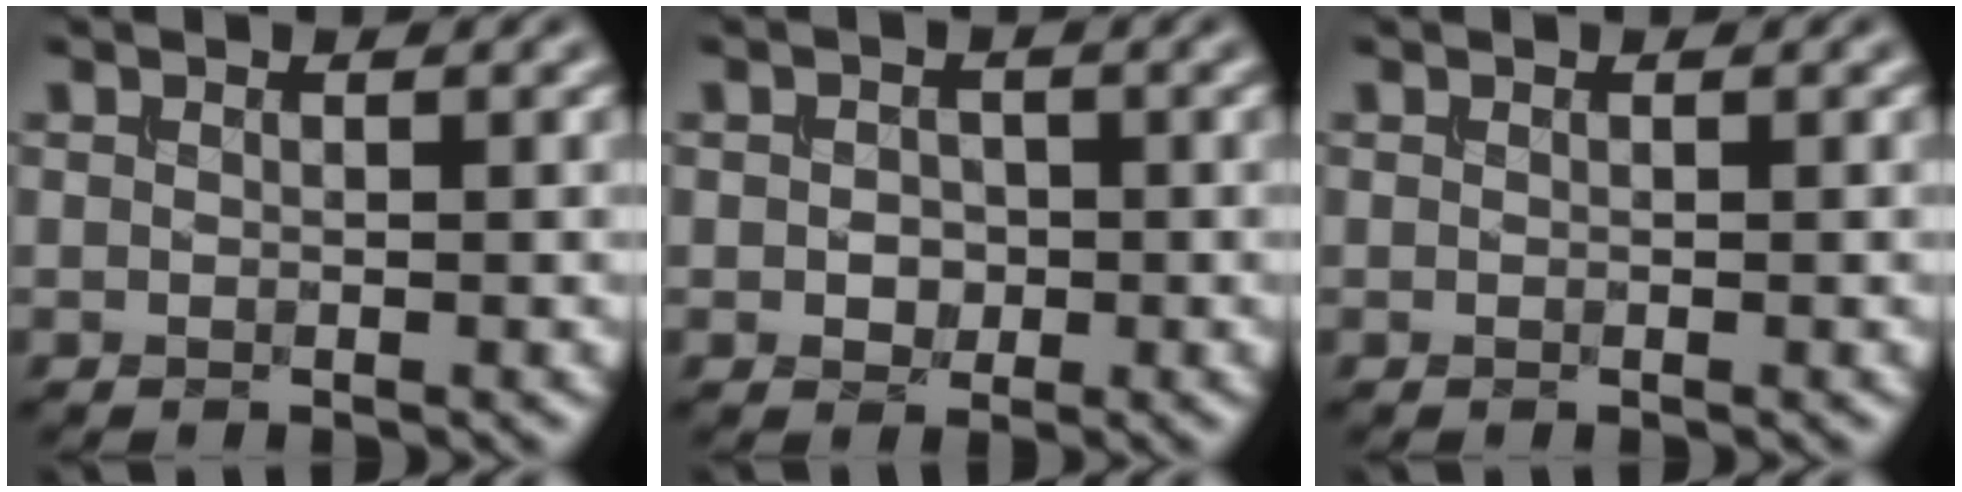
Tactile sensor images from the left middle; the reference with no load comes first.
{"total": 1.7, "force": [-0.3, 1.3, 0.9], "torque": [-0.017, -0.002, -0.009]}
{"total": 0.0}